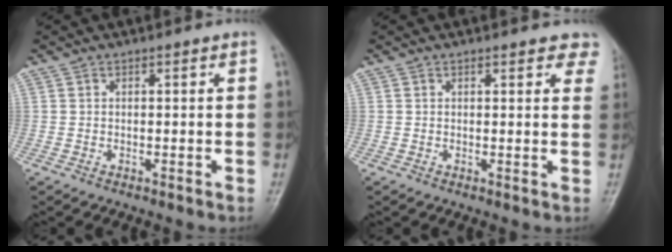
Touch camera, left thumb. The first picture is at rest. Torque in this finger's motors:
{"motor_torque": [0.04, 0.04, 0.17, 0.04, 0.04]}